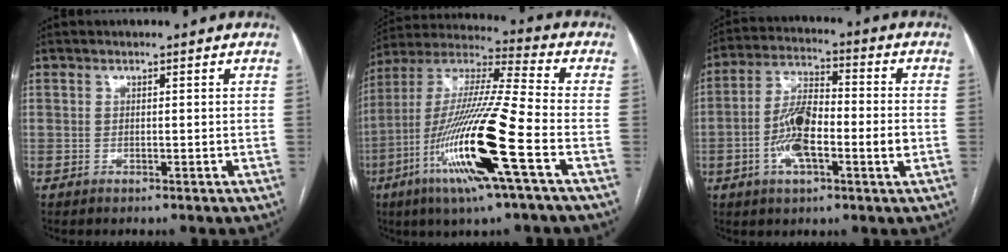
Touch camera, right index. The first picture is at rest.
{"total": 20.6, "force": [-7.5, 0.3, 19.2], "torque": [-0.409, -0.029, -0.151]}
{"total": 11.1, "force": [-2.3, 3.3, 10.4], "torque": [-0.206, 0.016, -0.043]}